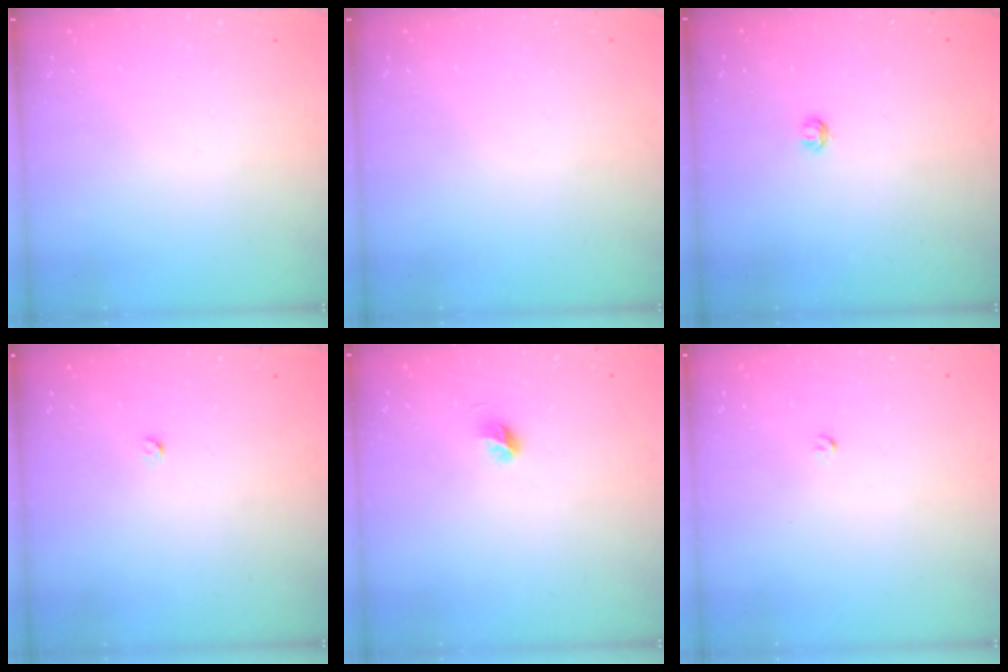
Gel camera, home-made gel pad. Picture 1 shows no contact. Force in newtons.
{"total": 0.0}
{"total": 3.6, "press": 3.6, "slide": 0.3}
{"total": 2.4, "press": 2.4, "slide": 0.3}
{"total": 5.3, "press": 5.2, "slide": 1.0}
{"total": 2.6, "press": 2.5, "slide": 0.4}